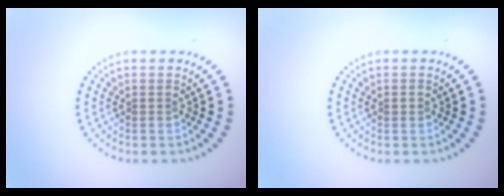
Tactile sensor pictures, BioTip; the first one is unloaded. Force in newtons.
{"total": 0.7, "press": 0.7, "slide": 0.0}